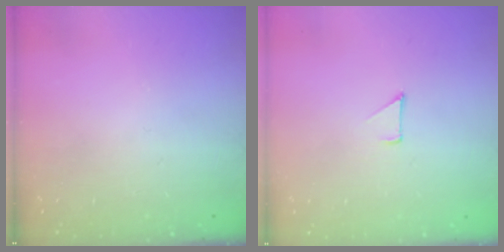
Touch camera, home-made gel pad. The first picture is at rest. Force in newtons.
{"total": 3.8, "press": 3.8, "slide": 0.4}